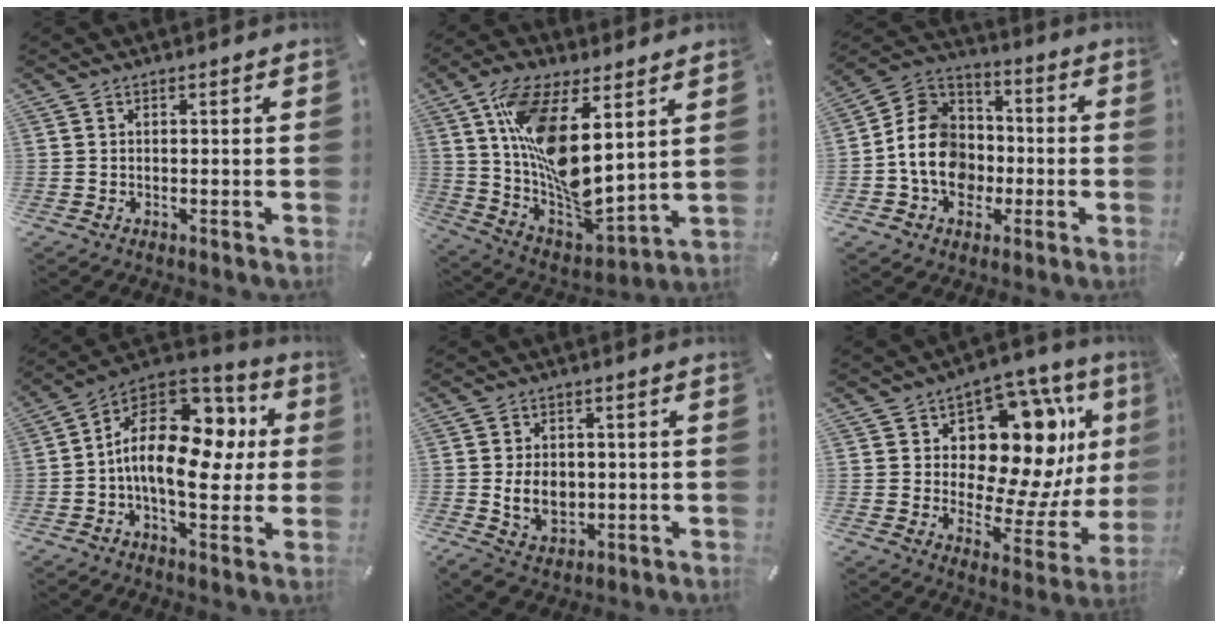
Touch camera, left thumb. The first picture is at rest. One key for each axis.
{"total": 17.7, "fx": 6.8, "fy": 7.5, "fz": 14.6, "tx": -0.295, "ty": -0.056, "tz": 0.119}
{"total": 13.5, "fx": -3.6, "fy": 11.5, "fz": 6.1, "tx": -0.135, "ty": 0.033, "tz": -0.063}
{"total": 20.7, "fx": 1.6, "fy": 11.9, "fz": 16.8, "tx": -0.275, "ty": -0.002, "tz": 0.030}
{"total": 7.5, "fx": -0.7, "fy": 6.0, "fz": 4.4, "tx": -0.087, "ty": -0.005, "tz": -0.017}
{"total": 17.7, "fx": 7.5, "fy": 11.0, "fz": 11.7, "tx": -0.157, "ty": -0.059, "tz": 0.132}